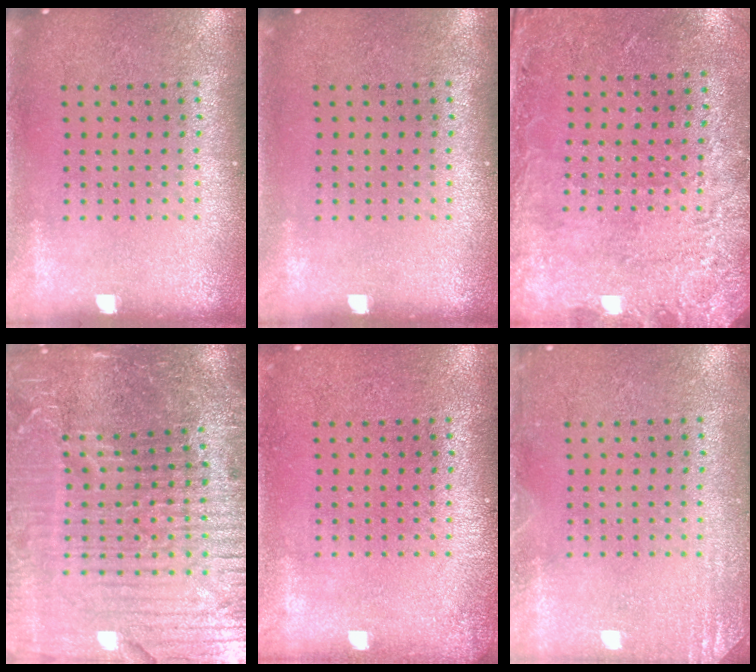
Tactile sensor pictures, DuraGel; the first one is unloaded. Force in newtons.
{"total": 0.0}
{"total": 2.7, "press": 1.9, "slide": 1.9}
{"total": 6.4, "press": 5.6, "slide": 3.0}
{"total": 0.9, "press": 0.9, "slide": 0.1}
{"total": 1.8, "press": 1.8, "slide": 0.2}